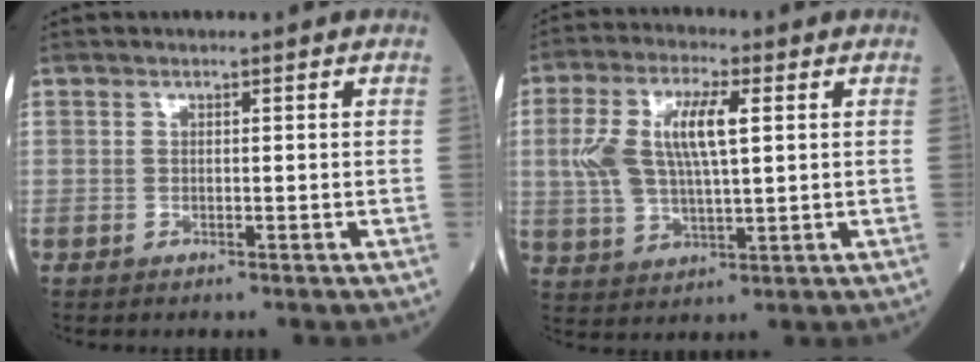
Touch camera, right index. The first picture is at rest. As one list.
[{"total": 10.7, "force": [2.2, 3.5, 9.9], "torque": [-0.217, 0.018, 0.046]}]